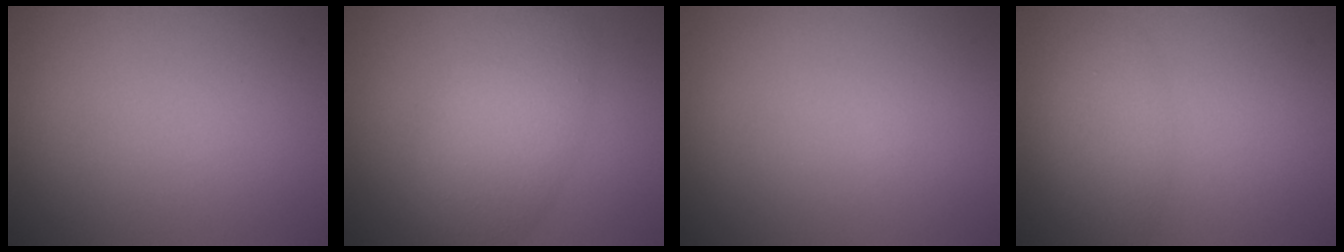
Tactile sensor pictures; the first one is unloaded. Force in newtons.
{"total": 5.2, "press": 5.2, "slide": 0.1}
{"total": 0.0}
{"total": 1.8, "press": 1.8, "slide": 0.2}